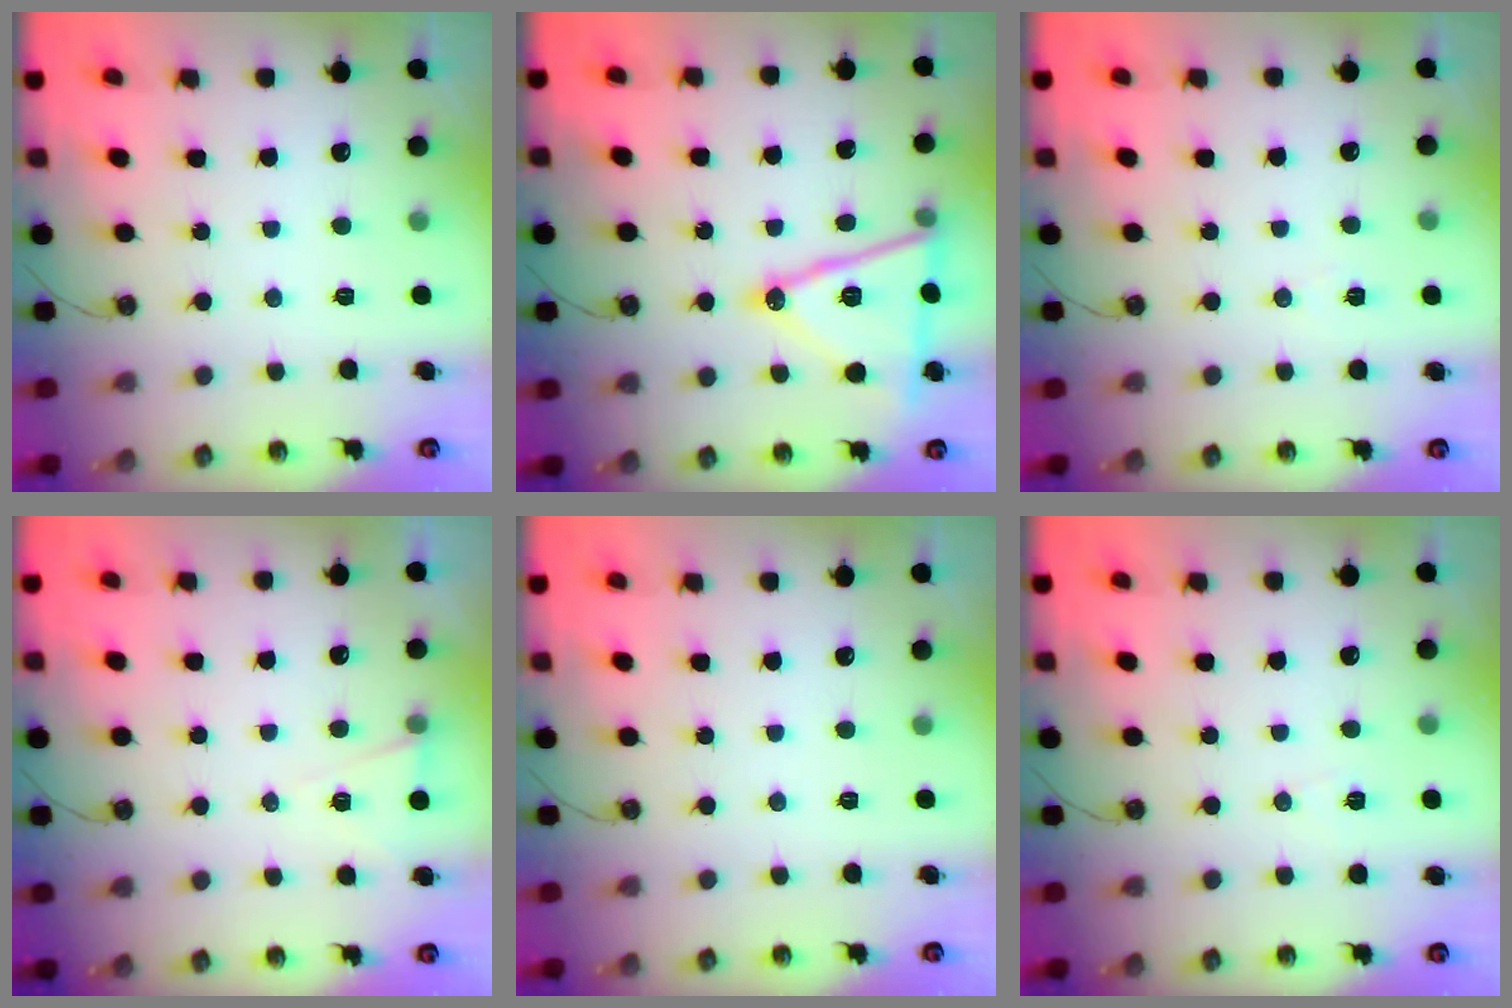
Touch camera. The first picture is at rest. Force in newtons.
{"total": 17.3, "press": 16.9, "slide": 3.6}
{"total": 5.3, "press": 3.1, "slide": 4.3}
{"total": 5.3, "press": 3.2, "slide": 4.2}
{"total": 0.0}
{"total": 3.8, "press": 3.2, "slide": 2.1}